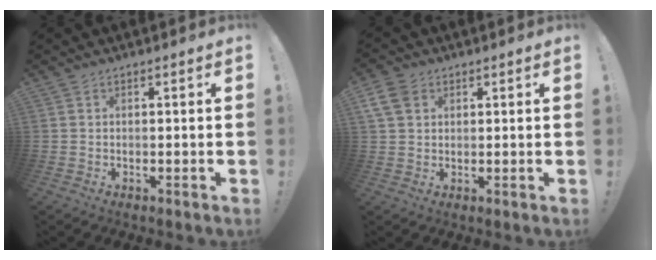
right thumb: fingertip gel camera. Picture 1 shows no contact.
{"total": 6.7, "force": [2.7, 4.9, 3.7], "torque": [-0.072, -0.001, 0.056]}